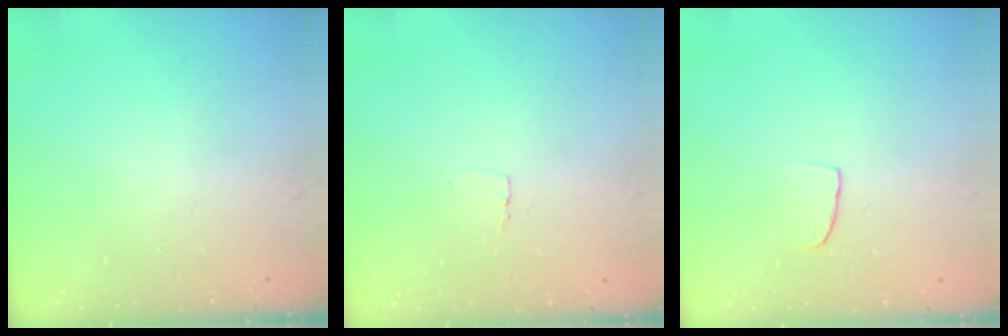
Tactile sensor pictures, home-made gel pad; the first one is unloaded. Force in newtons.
{"total": 2.3, "press": 2.3, "slide": 0.1}
{"total": 6.0, "press": 5.9, "slide": 0.5}